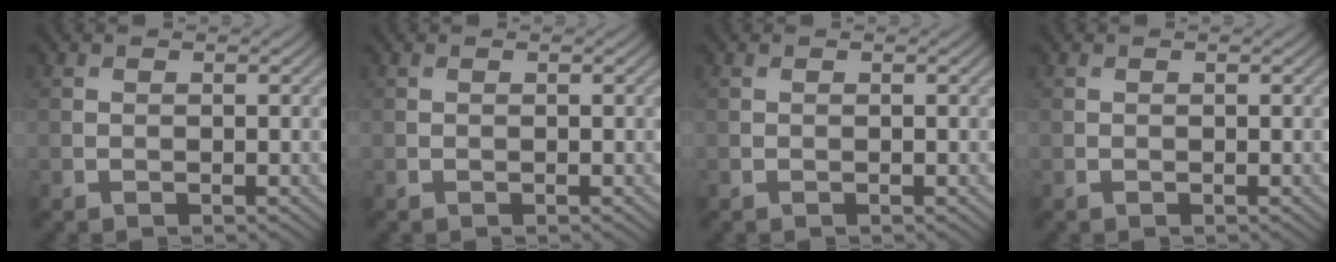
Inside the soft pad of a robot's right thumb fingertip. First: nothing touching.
{"total": 0.0}
{"total": 0.0}
{"total": 0.0}